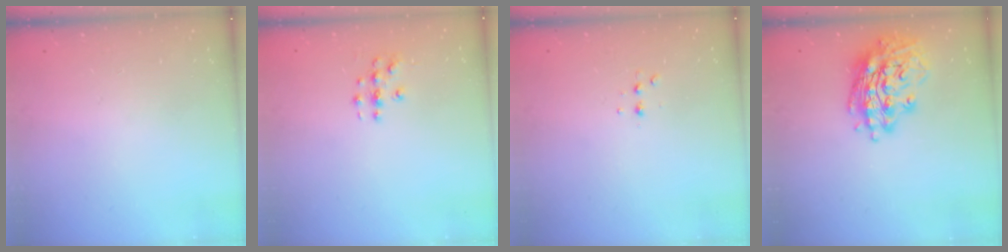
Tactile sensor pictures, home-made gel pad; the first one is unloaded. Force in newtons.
{"total": 3.4, "press": 3.4, "slide": 0.2}
{"total": 3.6, "press": 3.5, "slide": 1.1}
{"total": 16.4, "press": 16.2, "slide": 2.5}